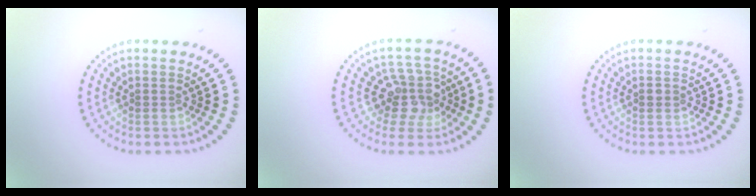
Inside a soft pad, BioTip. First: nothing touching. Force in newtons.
{"total": 3.6, "press": 3.0, "slide": 2.0}
{"total": 0.9, "press": 0.9, "slide": 0.0}